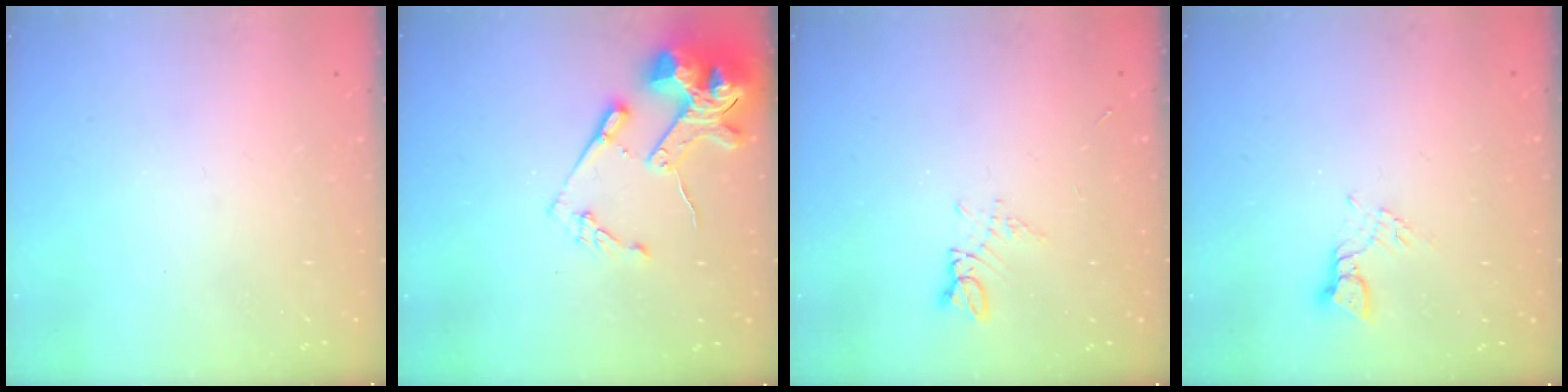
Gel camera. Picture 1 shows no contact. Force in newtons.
{"total": 15.3, "press": 15.2, "slide": 2.0}
{"total": 4.7, "press": 4.6, "slide": 0.7}
{"total": 2.5, "press": 2.5, "slide": 0.1}